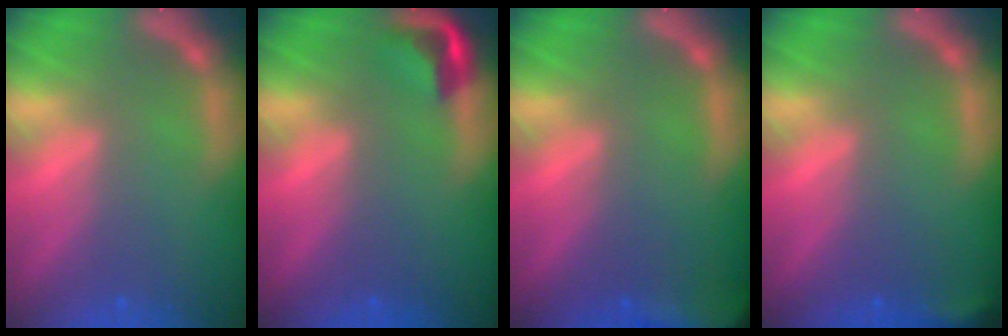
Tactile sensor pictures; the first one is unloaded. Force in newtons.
{"total": 2.9}
{"total": 8.5}
{"total": 1.9}